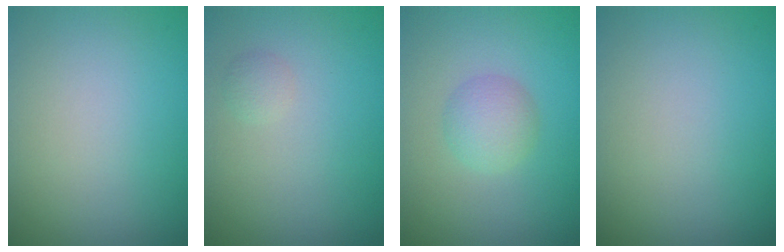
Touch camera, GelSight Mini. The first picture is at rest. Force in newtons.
{"total": 0.8, "press": 0.8, "slide": 0.1}
{"total": 2.4, "press": 2.4, "slide": 0.1}
{"total": 0.0}